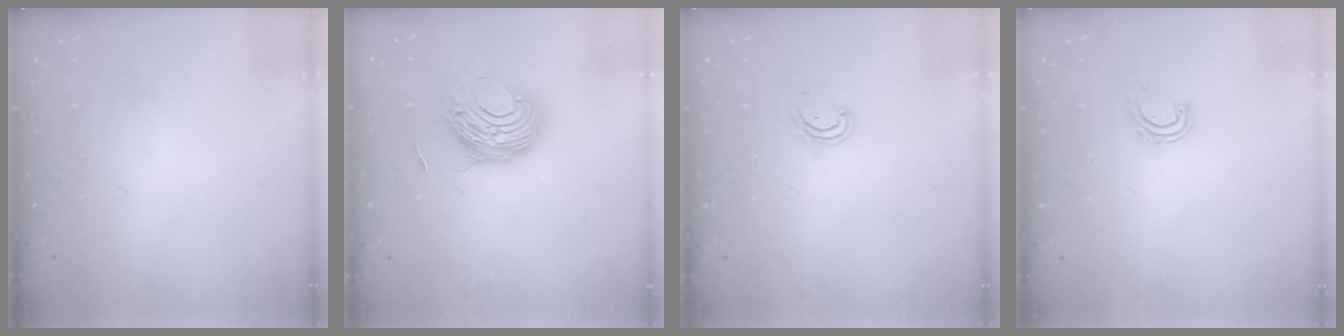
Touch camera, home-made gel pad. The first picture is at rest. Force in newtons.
{"total": 10.6, "press": 10.5, "slide": 1.0}
{"total": 2.9, "press": 2.9, "slide": 0.3}
{"total": 6.1, "press": 5.9, "slide": 1.4}